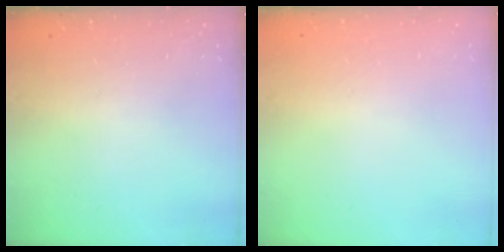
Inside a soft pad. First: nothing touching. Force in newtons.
{"total": 0.0}